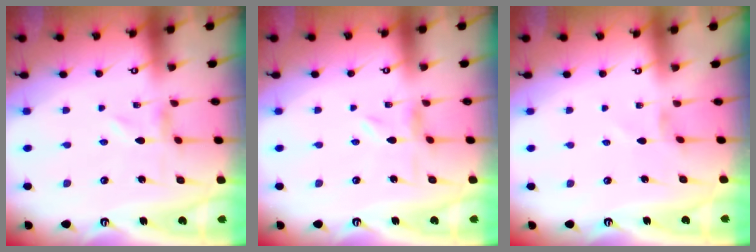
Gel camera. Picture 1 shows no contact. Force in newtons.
{"total": 0.8, "press": 0.8, "slide": 0.2}
{"total": 1.0, "press": 1.0, "slide": 0.2}